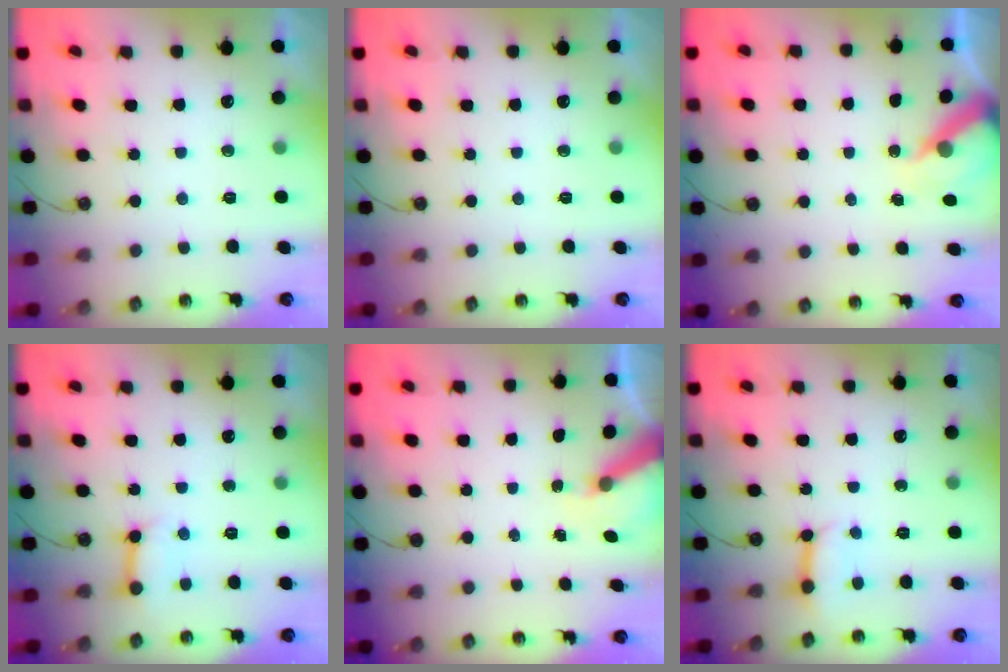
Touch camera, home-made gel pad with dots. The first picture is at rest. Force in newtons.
{"total": 0.0}
{"total": 6.8, "press": 6.7, "slide": 0.6}
{"total": 7.8, "press": 7.8, "slide": 1.1}
{"total": 6.1, "press": 6.1, "slide": 0.7}
{"total": 5.0, "press": 4.9, "slide": 0.6}